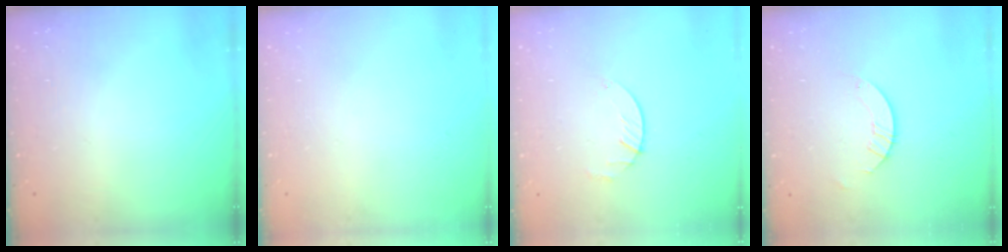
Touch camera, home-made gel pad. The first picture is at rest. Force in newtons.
{"total": 0.0}
{"total": 1.8, "press": 1.8, "slide": 0.2}
{"total": 2.9, "press": 2.9, "slide": 0.3}